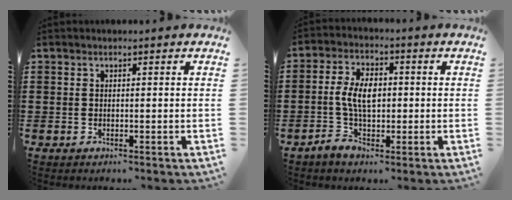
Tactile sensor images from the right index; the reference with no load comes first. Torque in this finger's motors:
{"motor_torque": [1.10, 1.04, 0.63, 0.08]}